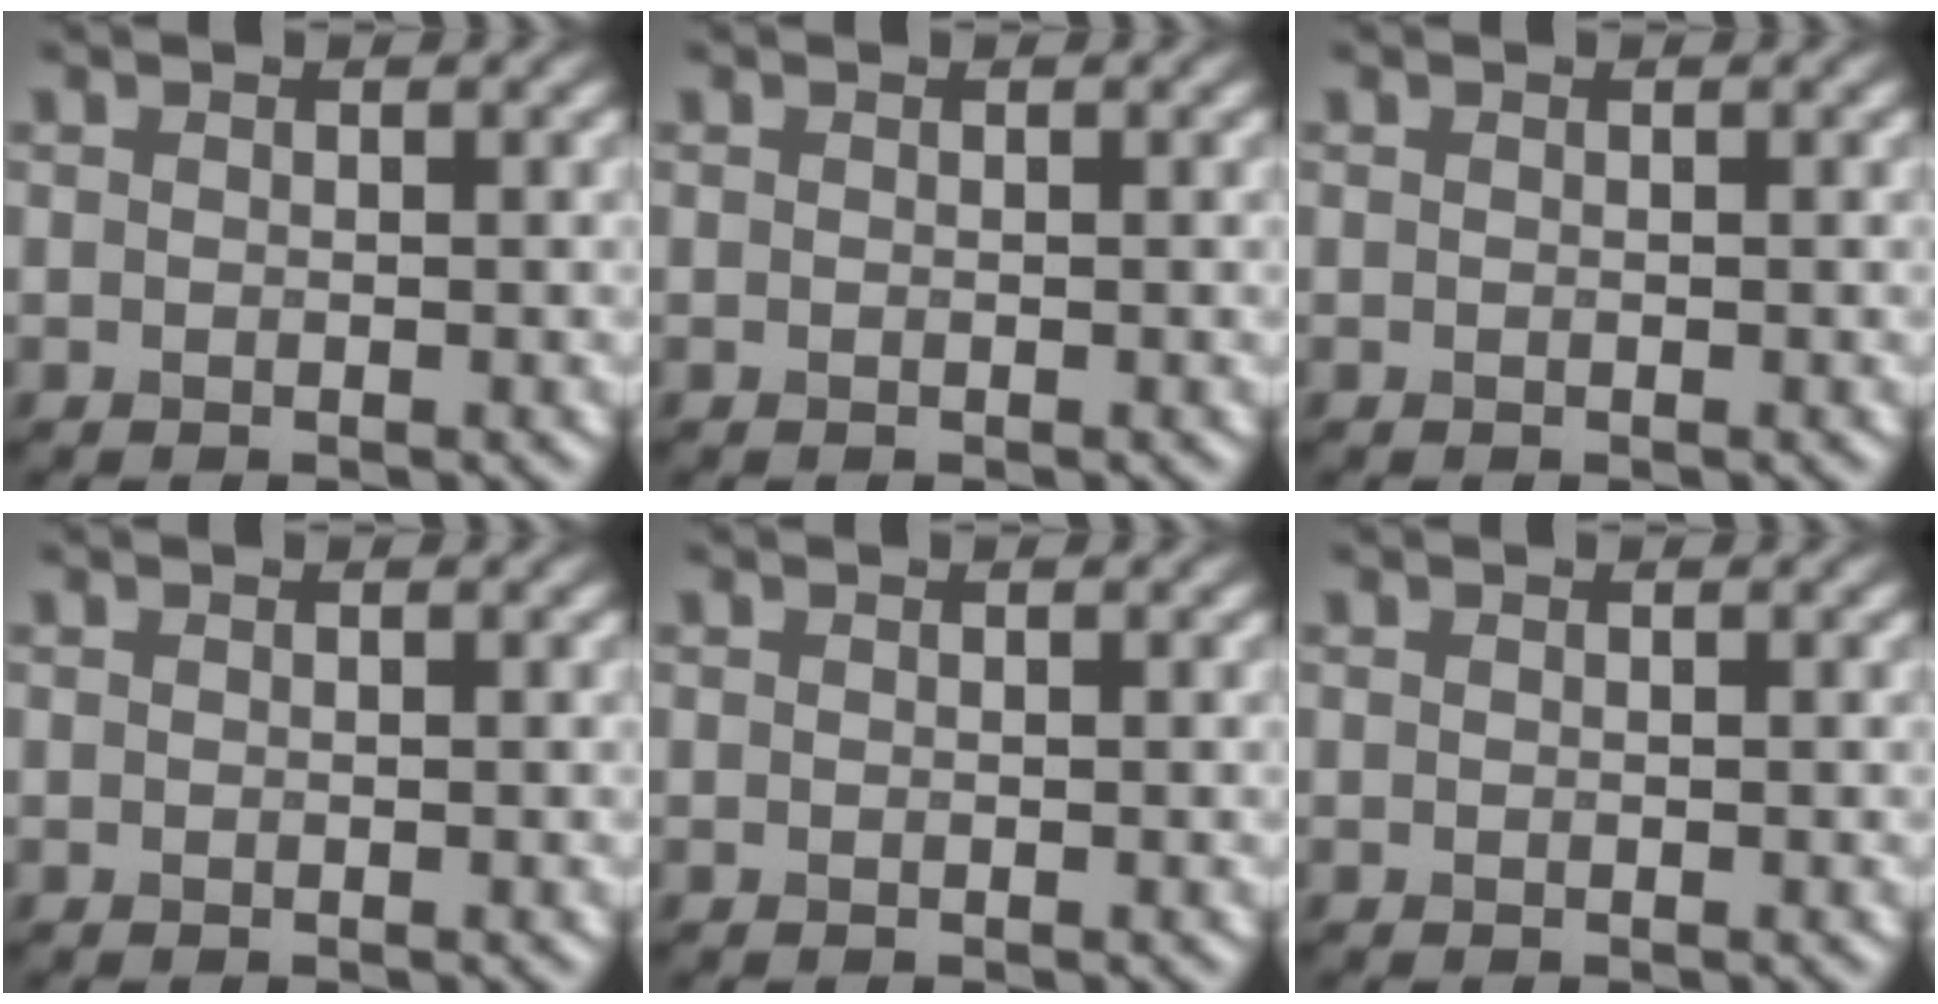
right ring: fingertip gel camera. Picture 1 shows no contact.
{"total": 0.0}
{"total": 0.0}
{"total": 0.0}
{"total": 0.0}
{"total": 0.0}